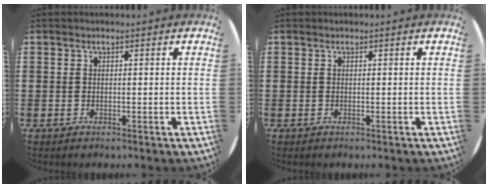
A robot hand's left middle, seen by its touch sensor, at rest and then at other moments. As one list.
[{"total": 0.0}]